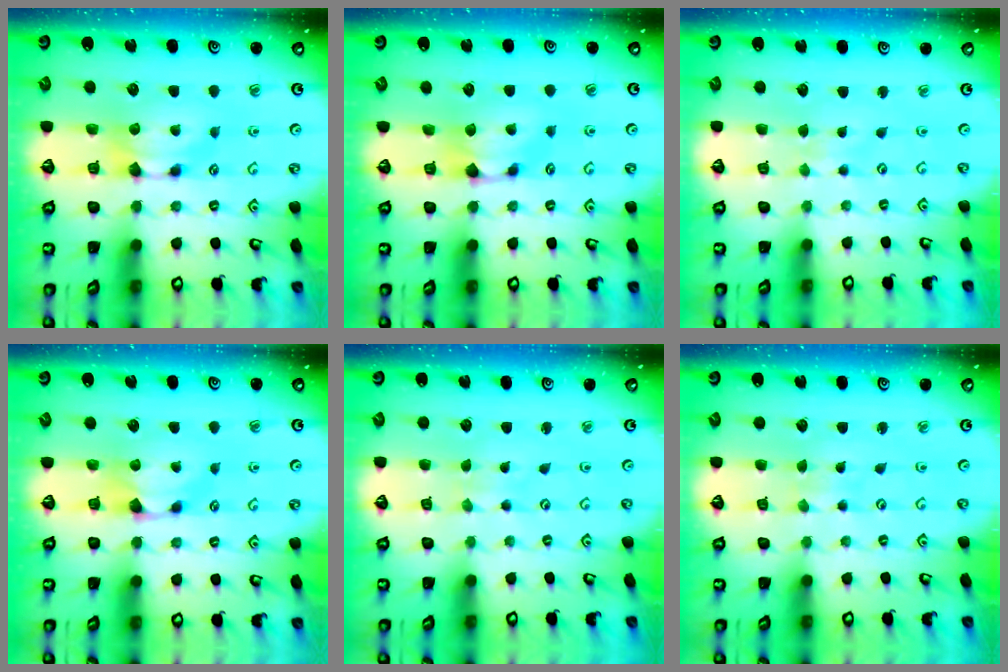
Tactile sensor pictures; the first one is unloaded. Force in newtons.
{"total": 0.9, "press": 0.2, "slide": 0.8}
{"total": 4.5, "press": 4.5, "slide": 0.2}
{"total": 0.8, "press": 0.3, "slide": 0.7}
{"total": 4.3, "press": 4.3, "slide": 0.1}
{"total": 4.8, "press": 4.8, "slide": 0.2}